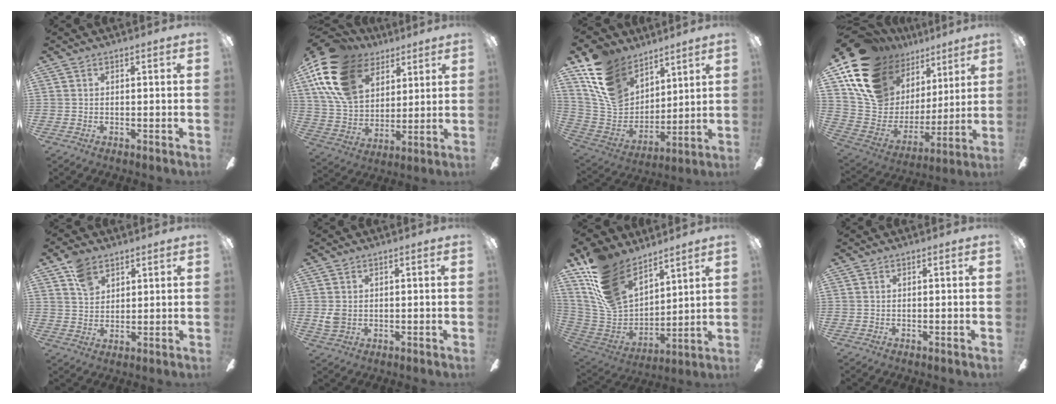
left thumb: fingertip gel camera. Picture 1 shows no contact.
{"total": 19.8, "force": [10.3, 12.7, 11.2], "torque": [-0.250, -0.032, 0.193]}
{"total": 17.7, "force": [10.7, 11.8, 7.6], "torque": [-0.168, -0.052, 0.210]}
{"total": 18.1, "force": [12.5, 10.8, 7.4], "torque": [-0.158, -0.080, 0.243]}
{"total": 7.0, "force": [4.7, 4.4, 2.8], "torque": [-0.047, -0.013, 0.088]}
{"total": 3.1, "force": [0.6, 2.5, 1.7], "torque": [-0.039, 0.004, 0.010]}
{"total": 19.8, "force": [13.5, 10.9, 9.6], "torque": [-0.228, -0.077, 0.258]}
{"total": 0.0}